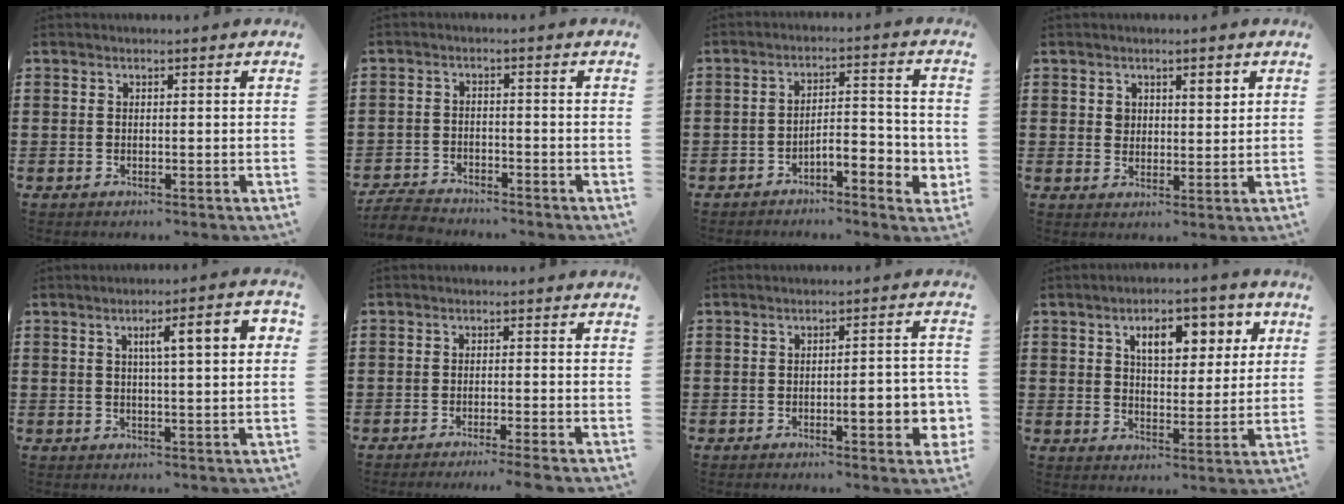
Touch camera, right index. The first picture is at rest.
{"total": 4.0, "force": [-3.9, 0.8, 0.6], "torque": [-0.026, -0.001, -0.085]}
{"total": 4.5, "force": [-3.1, 1.3, 2.9], "torque": [-0.050, 0.009, -0.059]}
{"total": 2.4, "force": [1.3, 1.5, 1.3], "torque": [-0.014, -0.001, 0.020]}
{"total": 6.5, "force": [1.7, 1.2, 6.1], "torque": [-0.105, -0.002, 0.019]}
{"total": 1.9, "force": [-1.6, -0.3, 1.0], "torque": [-0.016, -0.002, -0.031]}
{"total": 6.0, "force": [-1.5, 1.5, 5.5], "torque": [-0.073, -0.007, -0.027]}
{"total": 7.5, "force": [3.4, 3.7, 5.5], "torque": [-0.092, 0.001, 0.050]}